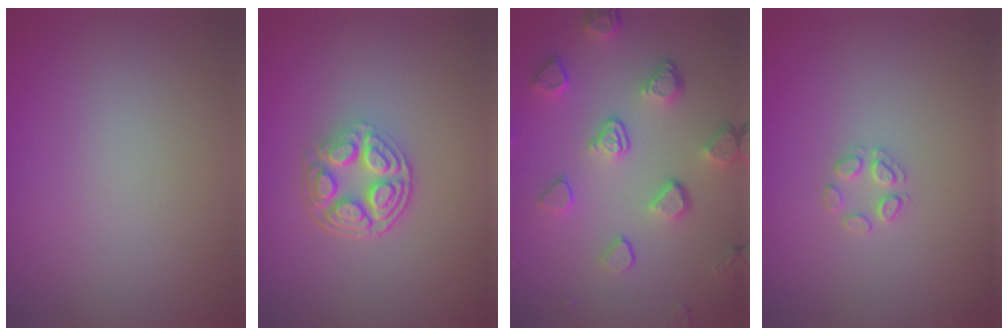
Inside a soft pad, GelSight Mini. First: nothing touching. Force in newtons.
{"total": 5.0, "press": 3.7, "slide": 3.4}
{"total": 4.9, "press": 3.7, "slide": 3.2}
{"total": 1.5, "press": 1.5, "slide": 0.1}